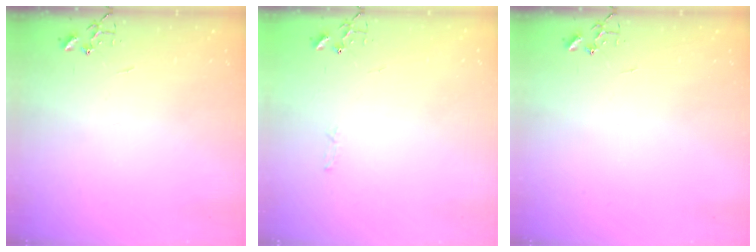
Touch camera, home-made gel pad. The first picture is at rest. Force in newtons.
{"total": 2.8, "press": 2.8, "slide": 0.4}
{"total": 0.0}